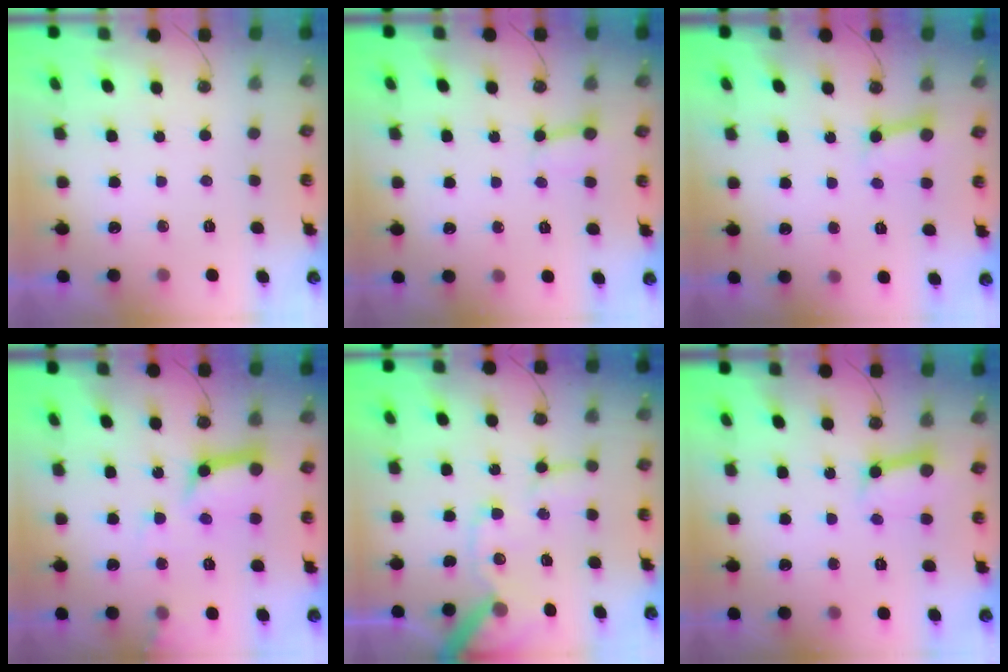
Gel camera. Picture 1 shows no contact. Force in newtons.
{"total": 2.5, "press": 2.5, "slide": 0.2}
{"total": 3.6, "press": 3.6, "slide": 0.6}
{"total": 13.5, "press": 13.4, "slide": 1.7}
{"total": 13.9, "press": 13.8, "slide": 2.0}
{"total": 7.5, "press": 7.5, "slide": 0.9}